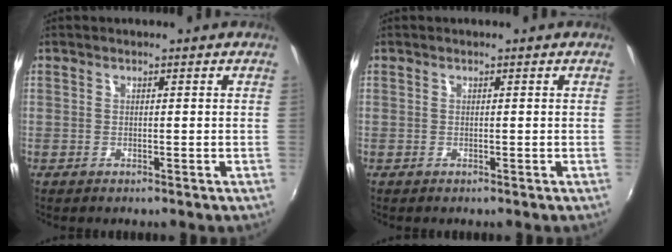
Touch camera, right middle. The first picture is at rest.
{"total": 0.0}